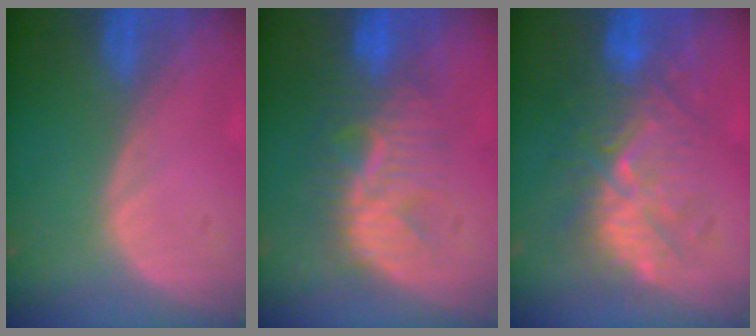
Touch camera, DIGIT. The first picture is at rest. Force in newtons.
{"total": 8.4, "press": 8.0, "slide": 2.4}
{"total": 9.2, "press": 9.0, "slide": 2.1}